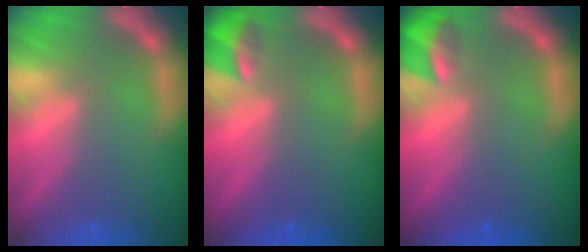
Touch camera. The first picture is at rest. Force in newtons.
{"total": 2.9}
{"total": 3.4}